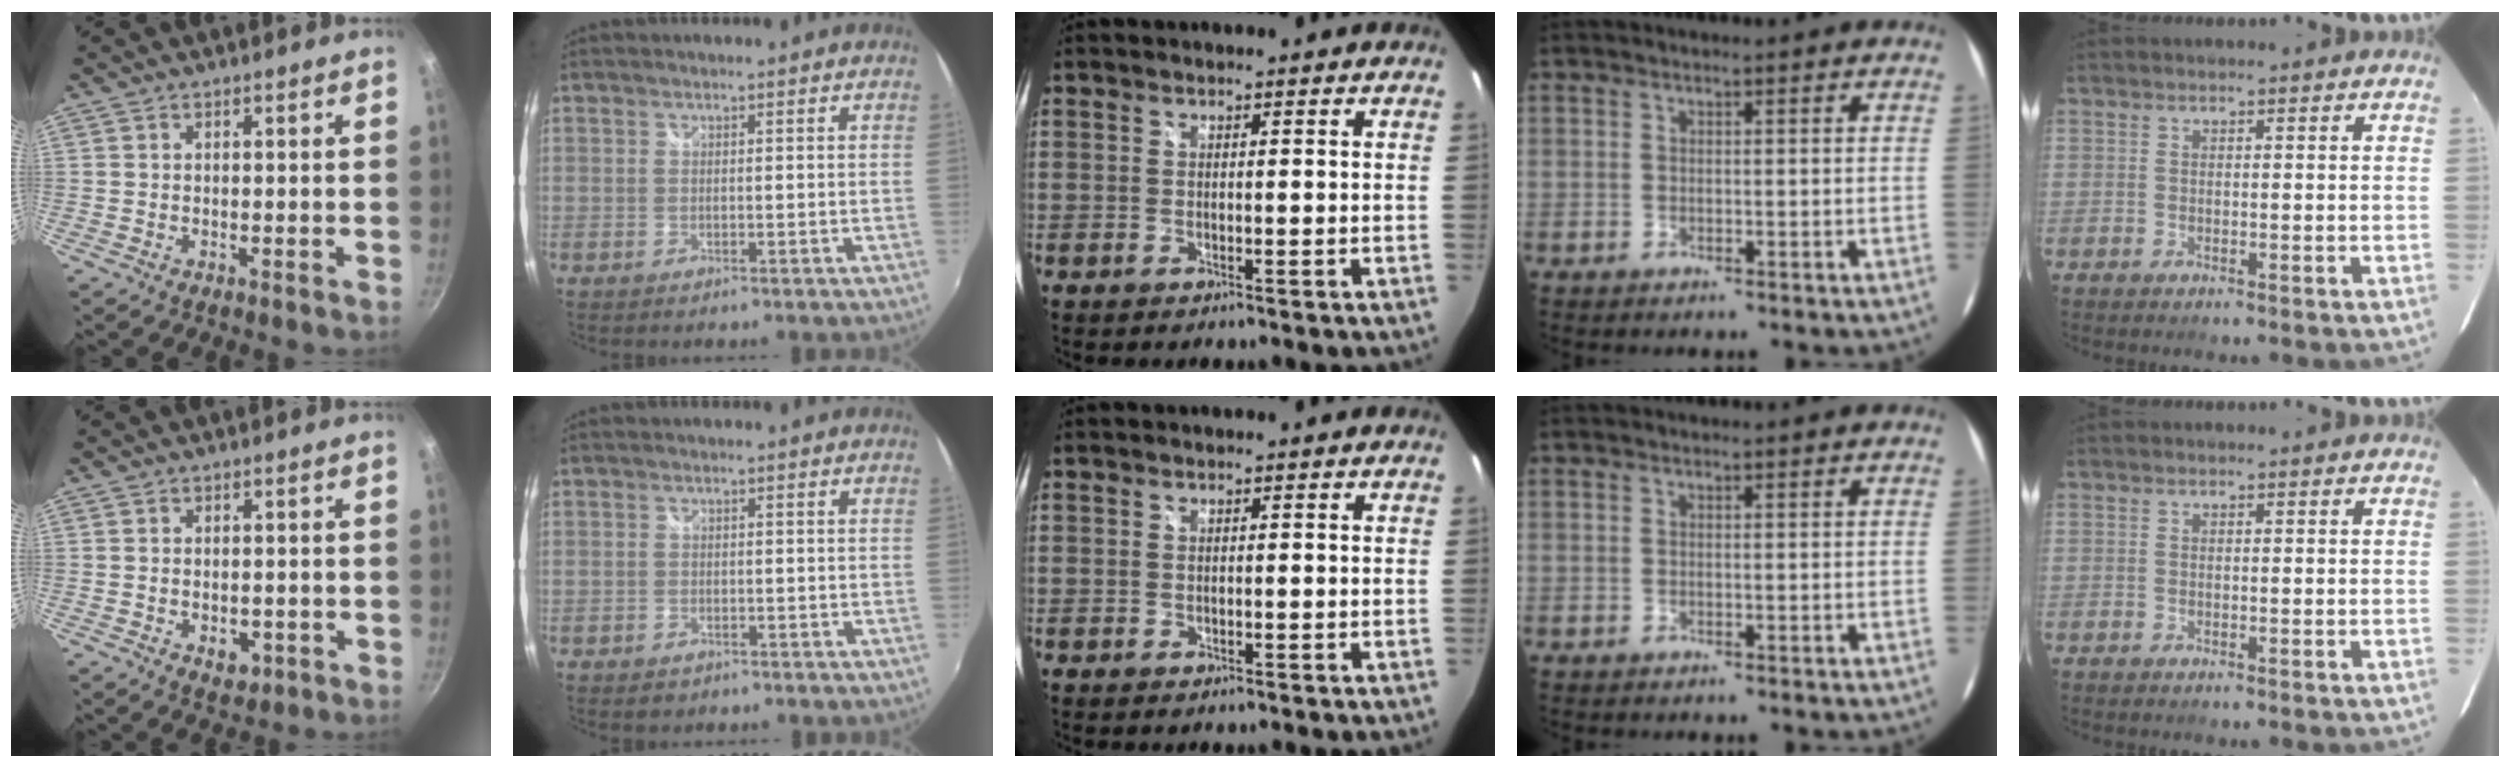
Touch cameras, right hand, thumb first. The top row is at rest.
{"thumb": {"total": 3.7, "force": [-1.0, 2.5, 2.6], "torque": [-0.028, 0.003, -0.010]}, "index": {"total": 2.2, "force": [-1.3, 1.6, 0.7], "torque": [-0.017, -0.003, -0.019]}}